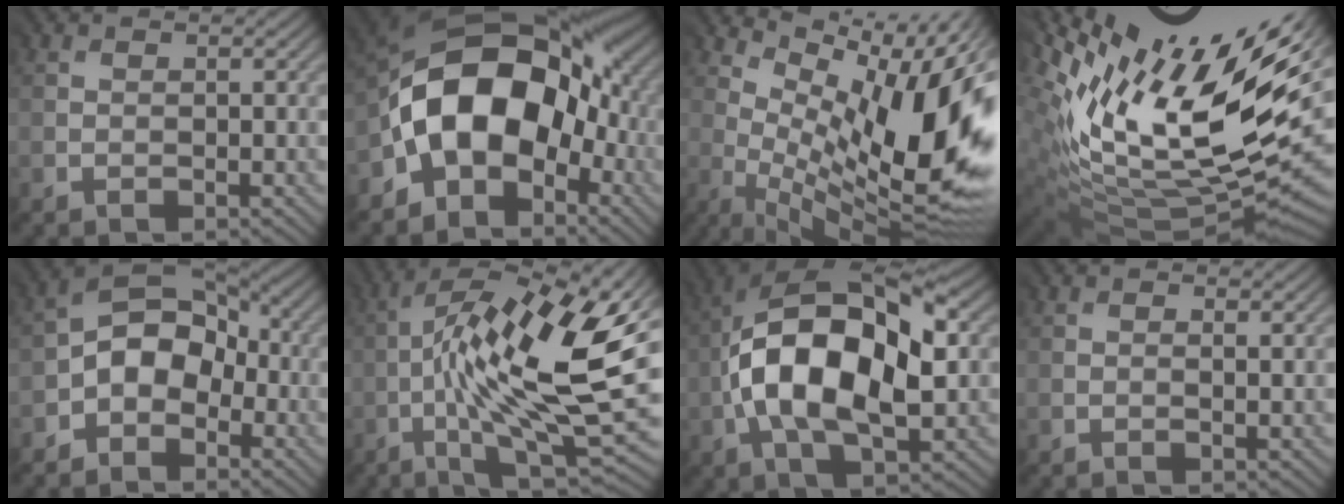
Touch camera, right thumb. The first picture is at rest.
{"total": 13.3, "force": [-3.2, 9.1, 9.1], "torque": [-0.133, 0.009, -0.069]}
{"total": 16.9, "force": [2.8, 6.3, 15.4], "torque": [-0.215, -0.007, 0.056]}
{"total": 17.5, "force": [7.1, 6.0, 14.8], "torque": [-0.262, 0.014, 0.141]}
{"total": 7.2, "force": [-2.2, 5.1, 4.6], "torque": [-0.069, 0.007, -0.054]}
{"total": 17.7, "force": [-0.1, 5.2, 16.9], "torque": [-0.280, 0.000, 0.009]}
{"total": 15.4, "force": [-0.5, 7.7, 13.3], "torque": [-0.240, 0.021, -0.013]}
{"total": 0.5, "force": [0.2, 0.0, 0.5], "torque": [-0.008, -0.006, 0.004]}